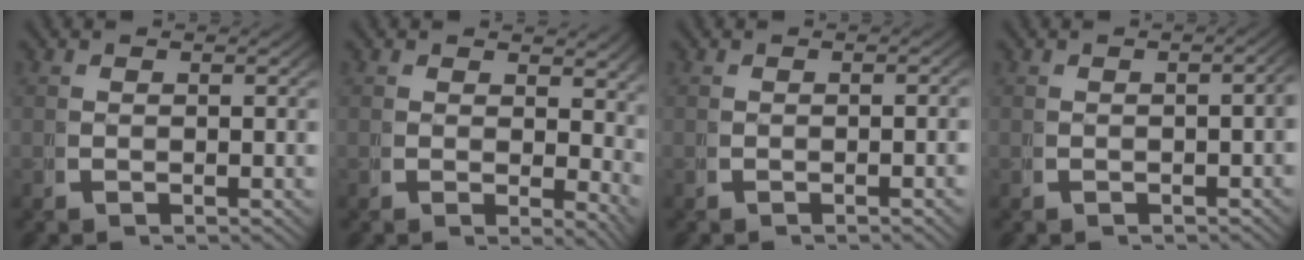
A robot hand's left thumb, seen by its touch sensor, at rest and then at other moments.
{"total": 3.5, "force": [1.7, 2.2, 2.2], "torque": [-0.017, -0.012, 0.028]}
{"total": 1.1, "force": [-0.4, 0.0, 1.0], "torque": [-0.015, 0.007, -0.008]}
{"total": 1.7, "force": [-0.9, 0.6, 1.3], "torque": [-0.016, -0.002, -0.014]}